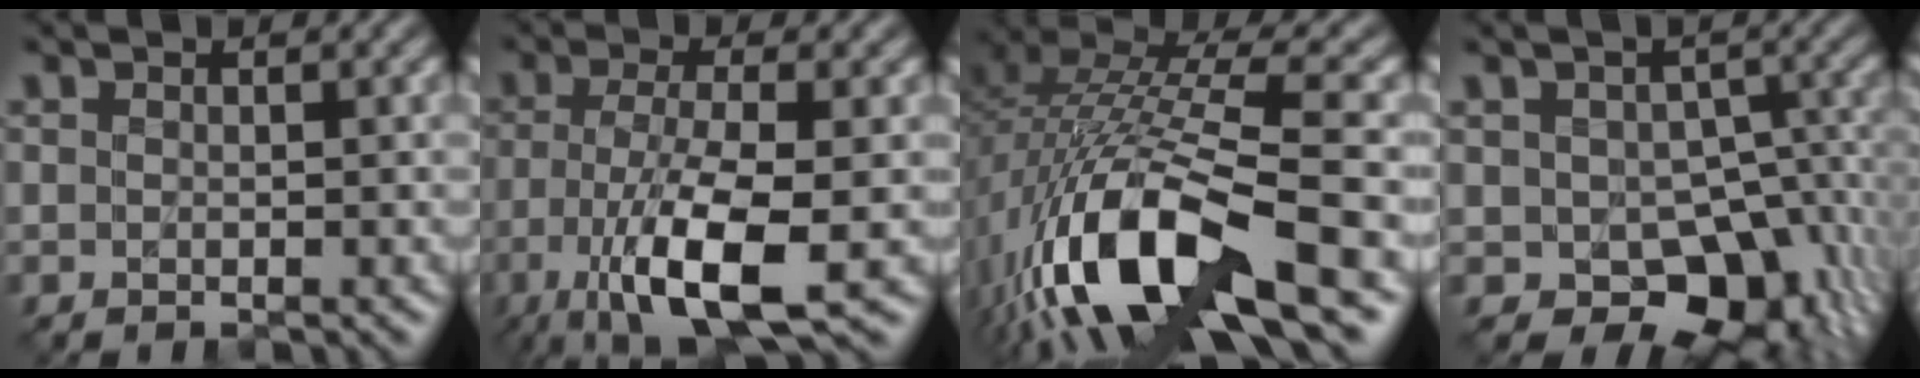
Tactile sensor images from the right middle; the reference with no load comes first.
{"total": 9.2, "force": [-3.3, 2.4, 8.2], "torque": [-0.158, -0.007, -0.061]}
{"total": 14.3, "force": [-5.0, 5.3, 12.3], "torque": [-0.259, -0.001, -0.081]}
{"total": 9.2, "force": [-2.9, 6.4, 6.0], "torque": [-0.078, -0.021, -0.039]}